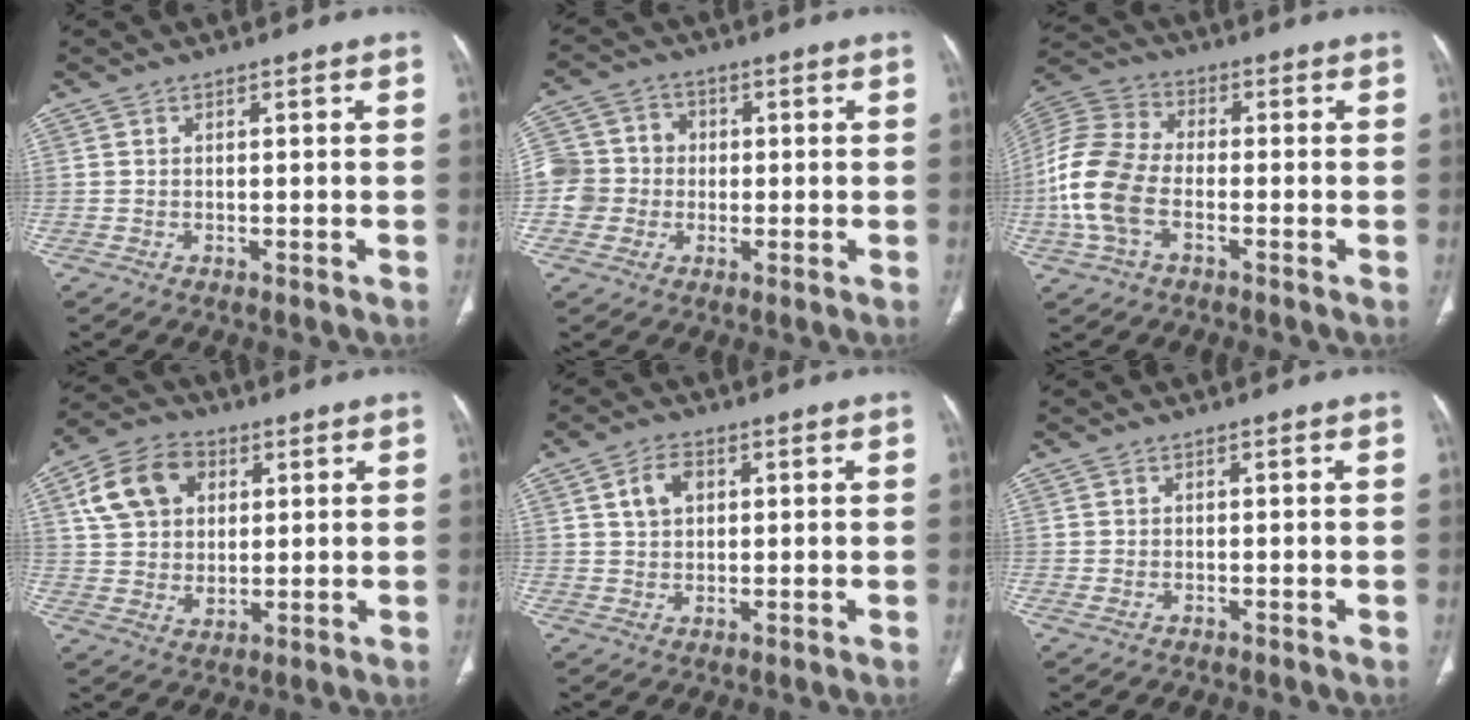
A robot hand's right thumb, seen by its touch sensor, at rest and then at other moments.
{"total": 8.7, "force": [-0.8, 8.4, 2.4], "torque": [-0.024, 0.025, -0.019]}
{"total": 13.7, "force": [-3.2, 8.2, 10.4], "torque": [-0.233, 0.023, -0.071]}
{"total": 12.9, "force": [4.1, 10.1, 6.9], "torque": [-0.102, -0.001, 0.071]}
{"total": 5.3, "force": [1.8, 3.7, 3.3], "torque": [-0.050, 0.001, 0.032]}
{"total": 0.7, "force": [-0.1, 0.5, 0.5], "torque": [-0.015, -0.002, -0.001]}